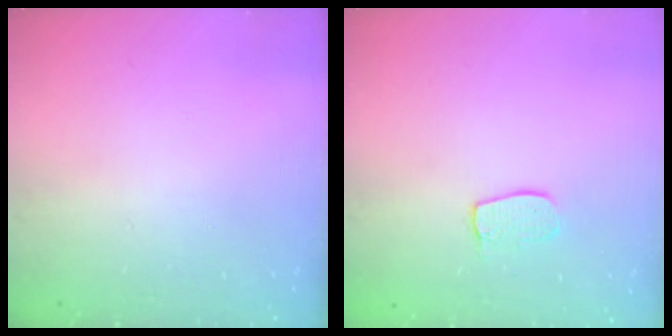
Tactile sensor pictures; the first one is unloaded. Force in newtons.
{"total": 7.1, "press": 7.1, "slide": 0.3}